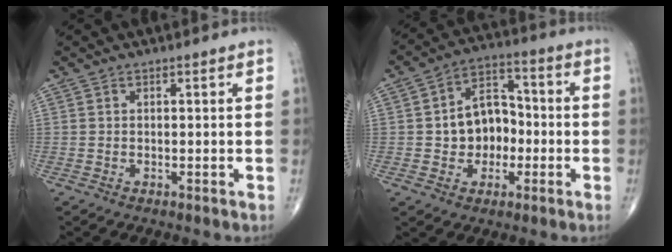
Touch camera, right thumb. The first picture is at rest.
{"total": 10.5, "force": [-1.4, 8.1, 6.6], "torque": [-0.059, 0.036, -0.026]}